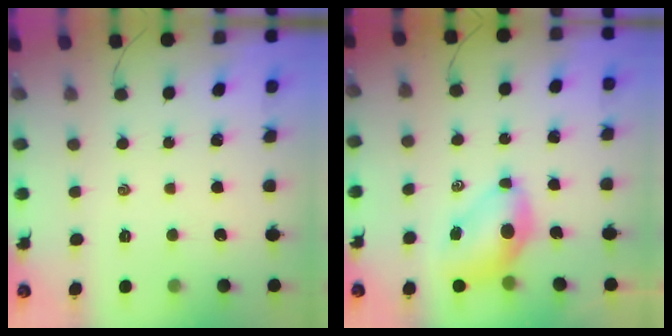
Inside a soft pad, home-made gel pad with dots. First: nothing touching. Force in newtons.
{"total": 6.7, "press": 6.7, "slide": 1.1}